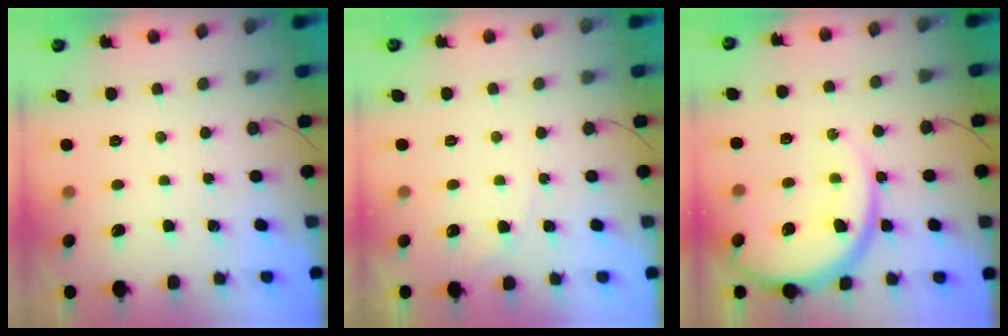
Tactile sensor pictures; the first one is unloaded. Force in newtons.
{"total": 4.5, "press": 4.5, "slide": 0.3}
{"total": 16.6, "press": 16.5, "slide": 1.8}